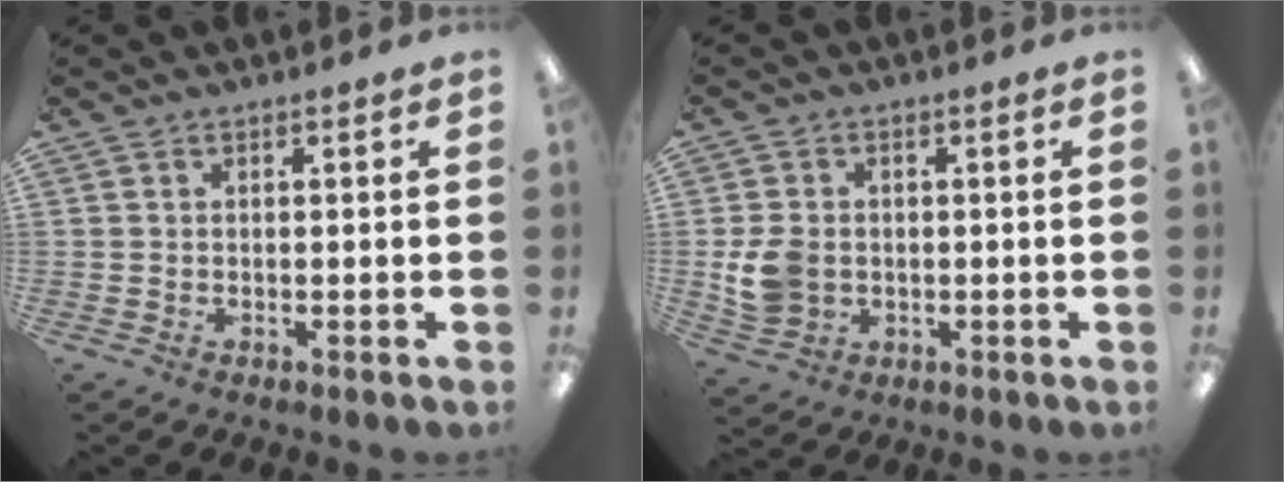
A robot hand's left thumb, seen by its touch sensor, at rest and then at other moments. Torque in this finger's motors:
{"motor_torque": [-0.54, 0.82, 0.44, -0.50, 0.05]}